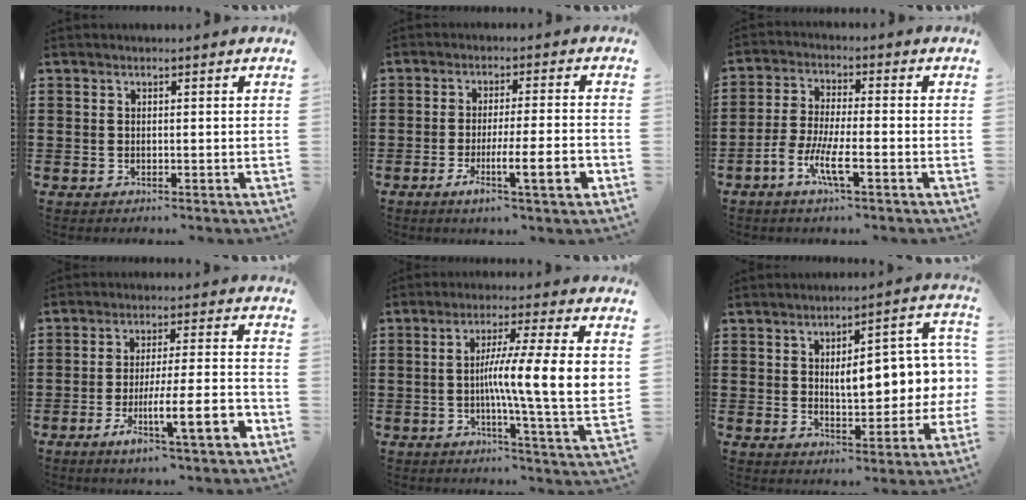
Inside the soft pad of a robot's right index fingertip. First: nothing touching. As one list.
[{"total": 8.2, "force": [-3.0, 0.6, 7.6], "torque": [-0.115, -0.010, -0.051]}, {"total": 6.6, "force": [-3.5, 1.2, 5.5], "torque": [-0.131, -0.016, -0.071]}, {"total": 10.6, "force": [-4.3, 1.4, 9.6], "torque": [-0.147, -0.003, -0.071]}, {"total": 11.1, "force": [0.7, 0.3, 11.1], "torque": [-0.194, -0.013, 0.008]}, {"total": 8.6, "force": [1.3, 3.6, 7.7], "torque": [-0.108, -0.015, 0.011]}]